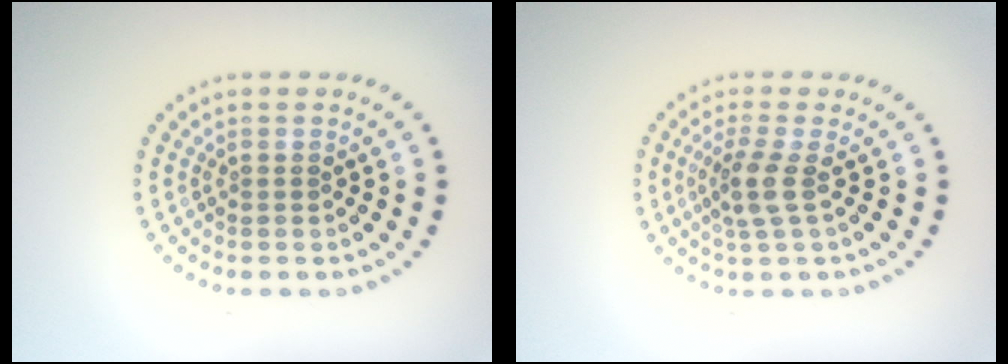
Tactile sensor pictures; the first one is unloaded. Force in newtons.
{"total": 2.6, "press": 2.0, "slide": 1.6}